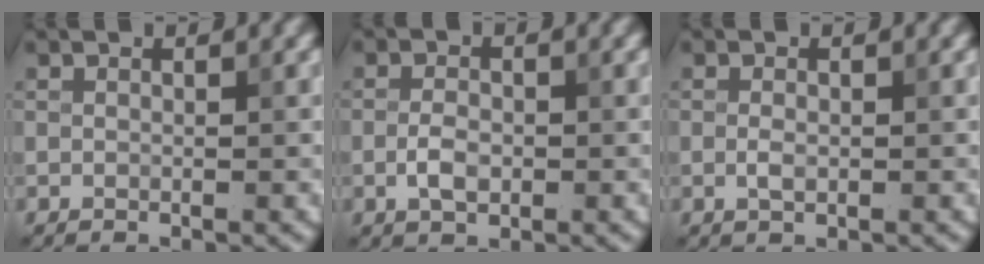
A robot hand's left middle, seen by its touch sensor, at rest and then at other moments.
{"total": 2.2, "force": [-0.6, 1.3, 1.7], "torque": [-0.034, 0.001, -0.015]}
{"total": 1.1, "force": [-0.1, 0.6, 0.9], "torque": [-0.021, -0.003, -0.004]}